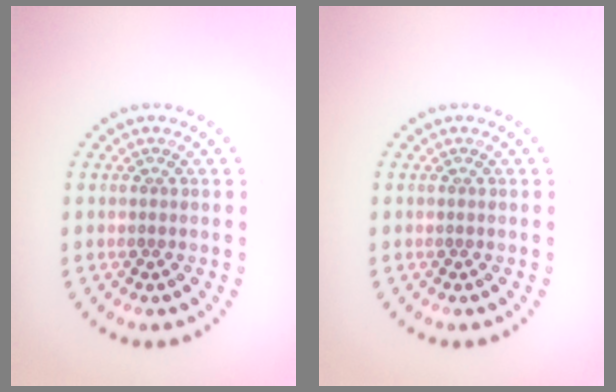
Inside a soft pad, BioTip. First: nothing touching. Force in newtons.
{"total": 0.0}